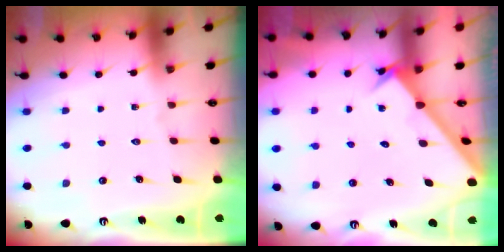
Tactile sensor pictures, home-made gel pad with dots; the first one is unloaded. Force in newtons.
{"total": 2.2, "press": 2.2, "slide": 0.2}